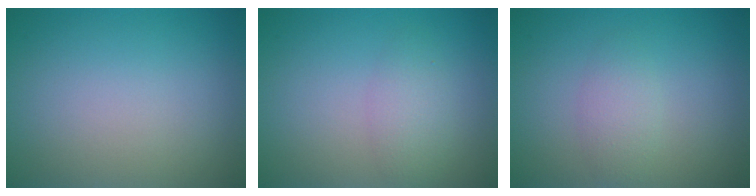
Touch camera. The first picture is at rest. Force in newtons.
{"total": 2.1, "press": 2.1, "slide": 0.1}
{"total": 1.8, "press": 1.8, "slide": 0.1}